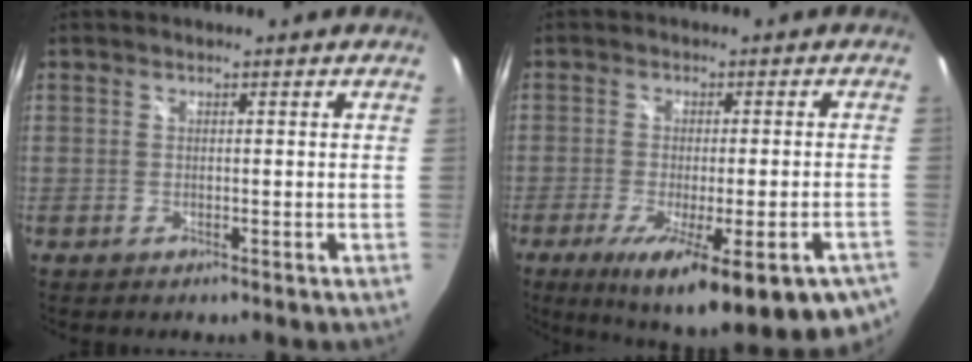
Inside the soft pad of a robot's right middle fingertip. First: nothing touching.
{"total": 20.7, "force": [-13.2, 4.8, 15.2], "torque": [-0.225, -0.062, -0.177]}